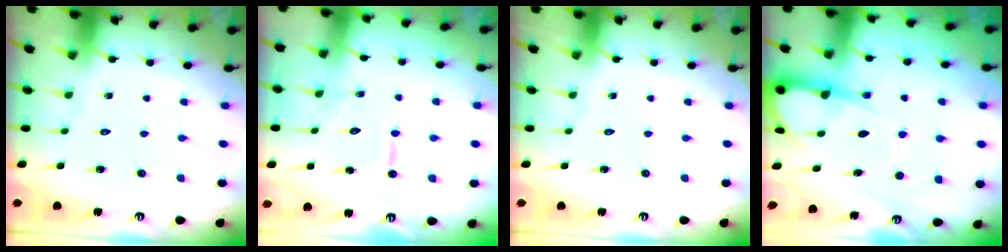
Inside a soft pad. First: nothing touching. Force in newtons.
{"total": 8.9, "press": 8.9, "slide": 0.6}
{"total": 0.0}
{"total": 9.8, "press": 9.7, "slide": 0.9}